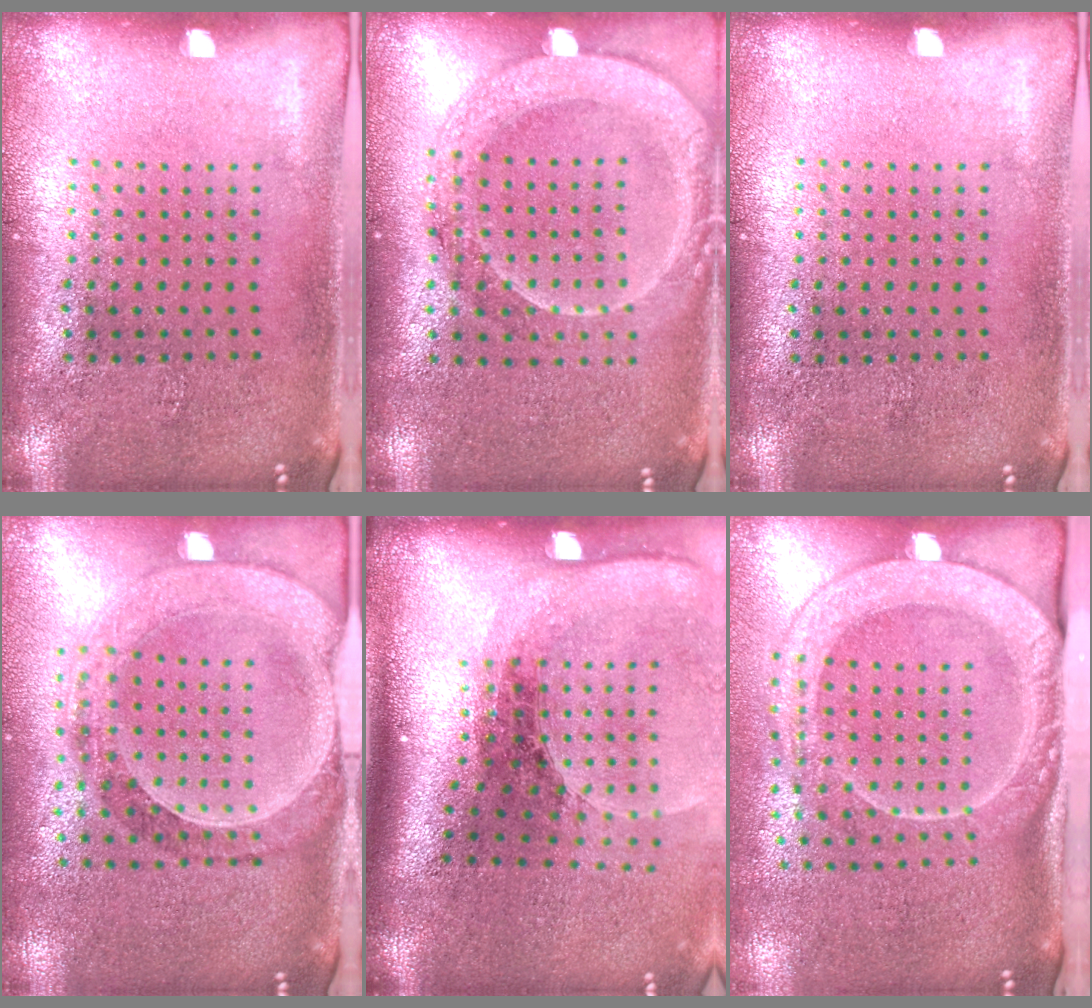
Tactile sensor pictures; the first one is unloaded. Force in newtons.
{"total": 2.0, "press": 1.9, "slide": 0.6}
{"total": 0.0}
{"total": 1.5, "press": 1.5, "slide": 0.4}
{"total": 2.6, "press": 1.8, "slide": 1.8}
{"total": 2.5, "press": 1.9, "slide": 1.6}